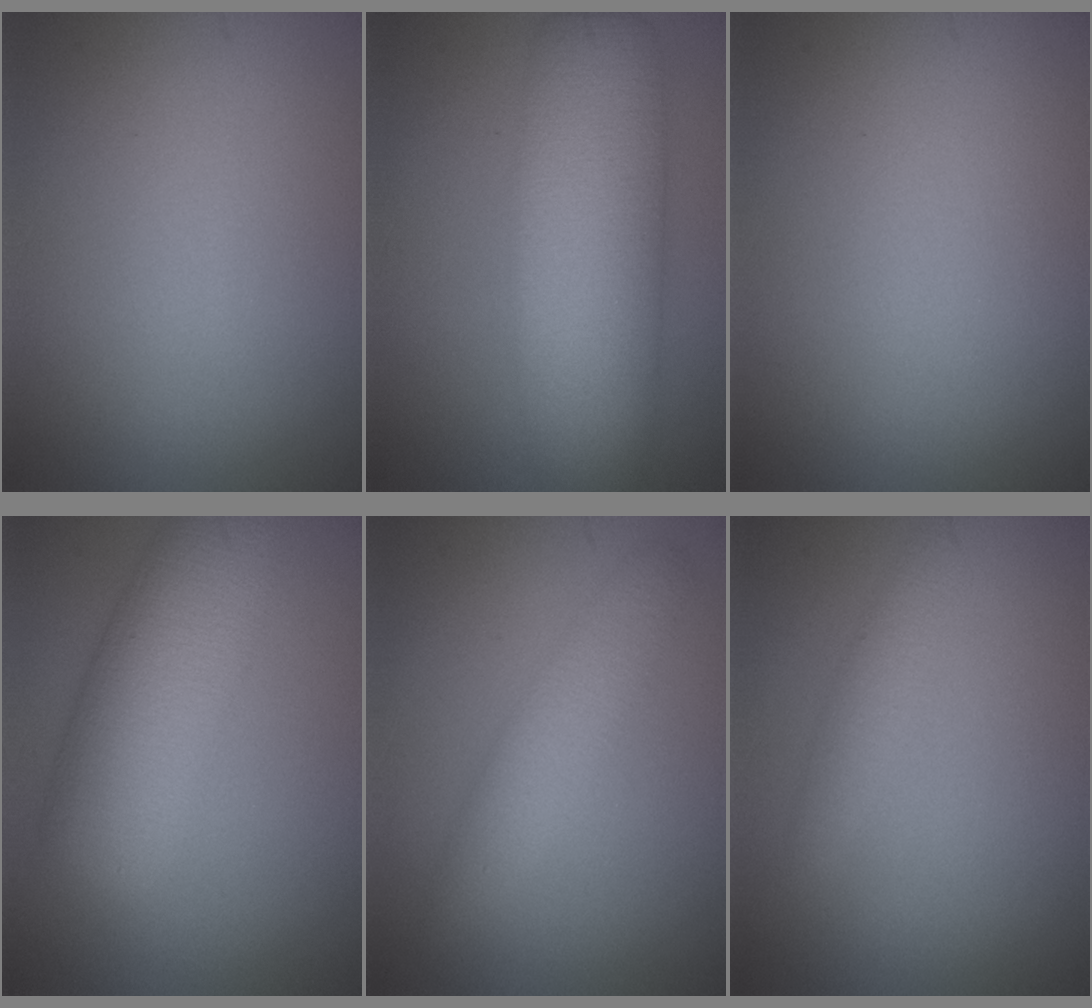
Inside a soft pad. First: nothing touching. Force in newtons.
{"total": 10.3, "press": 10.3, "slide": 0.2}
{"total": 0.0}
{"total": 7.8, "press": 7.8, "slide": 0.2}
{"total": 3.1, "press": 3.1, "slide": 0.1}
{"total": 1.3, "press": 1.3, "slide": 0.1}